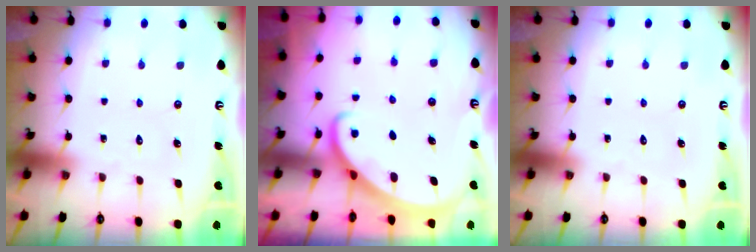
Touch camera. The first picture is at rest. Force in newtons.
{"total": 2.3, "press": 2.3, "slide": 0.2}
{"total": 0.0}